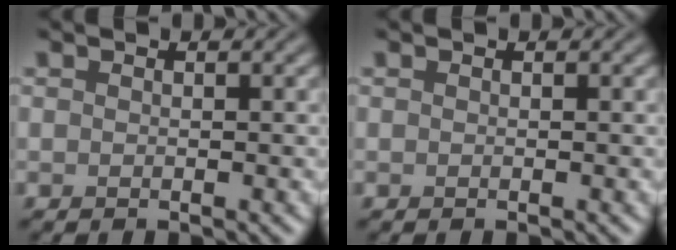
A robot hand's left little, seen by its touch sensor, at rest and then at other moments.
{"total": 0.0}